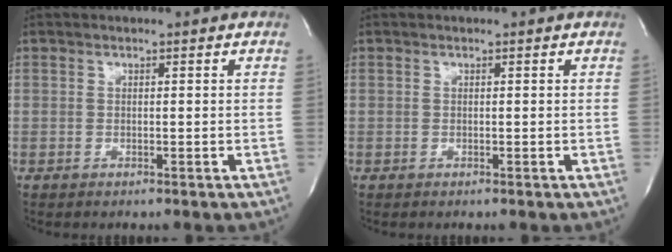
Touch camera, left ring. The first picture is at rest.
{"total": 0.0}